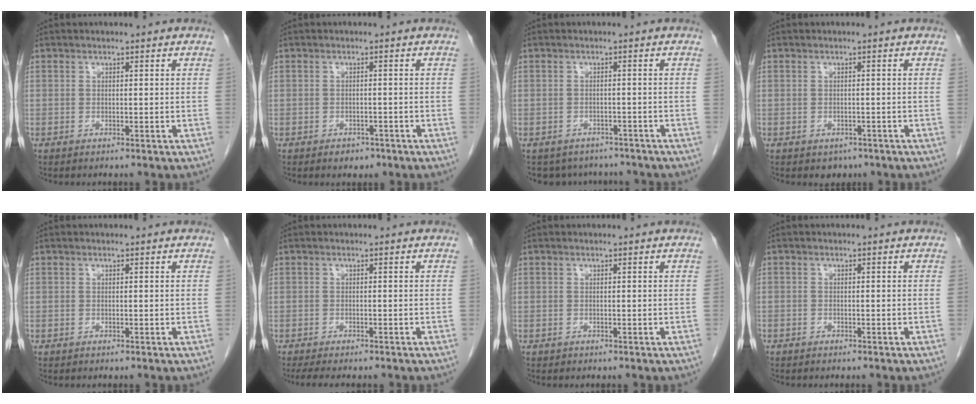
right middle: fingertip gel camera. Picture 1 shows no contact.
{"total": 1.9, "force": [-1.3, 1.2, 0.7], "torque": [-0.011, 0.003, -0.012]}
{"total": 7.0, "force": [-6.1, 3.4, 0.5], "torque": [0.002, 0.011, -0.073]}
{"total": 2.0, "force": [-1.2, 1.4, 0.7], "torque": [-0.007, 0.002, -0.008]}
{"total": 0.0}
{"total": 7.2, "force": [-6.0, 1.8, 3.5], "torque": [-0.044, -0.008, -0.083]}
{"total": 0.0}
{"total": 1.1, "force": [-0.9, 0.7, 0.2], "torque": [-0.008, 0.002, -0.015]}